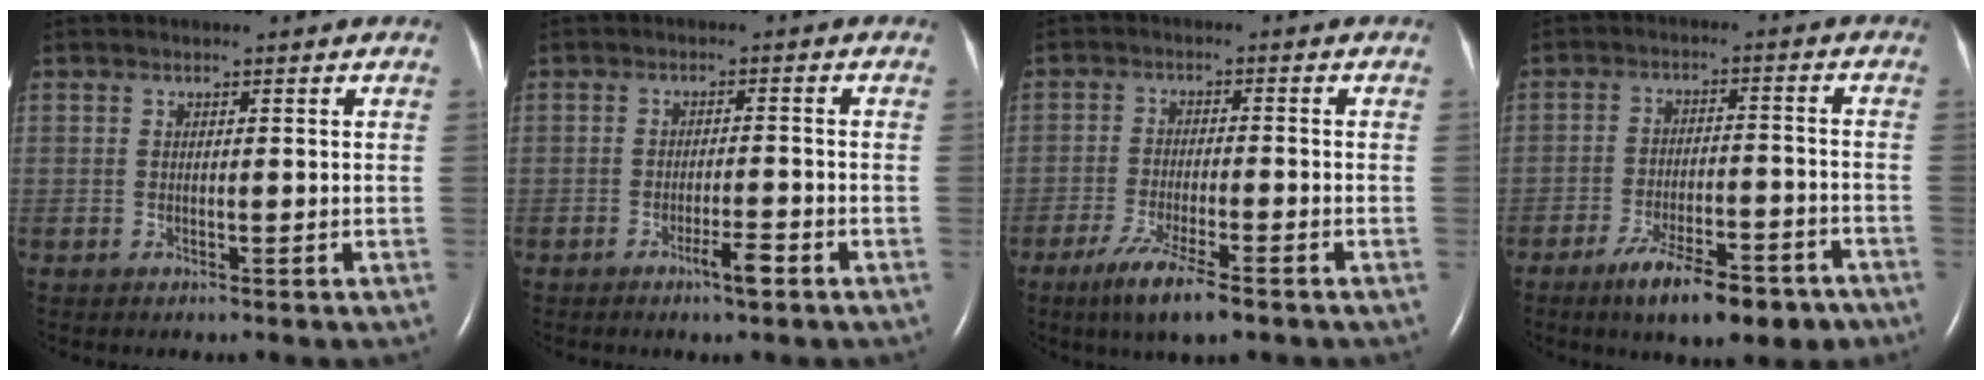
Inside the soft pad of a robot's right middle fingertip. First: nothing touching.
{"total": 3.1, "force": [-2.0, 0.1, 2.4], "torque": [-0.042, -0.003, -0.034]}
{"total": 7.6, "force": [-5.0, 0.7, 5.7], "torque": [-0.115, -0.019, -0.083]}
{"total": 11.6, "force": [-8.1, 3.5, 7.5], "torque": [-0.113, -0.002, -0.124]}